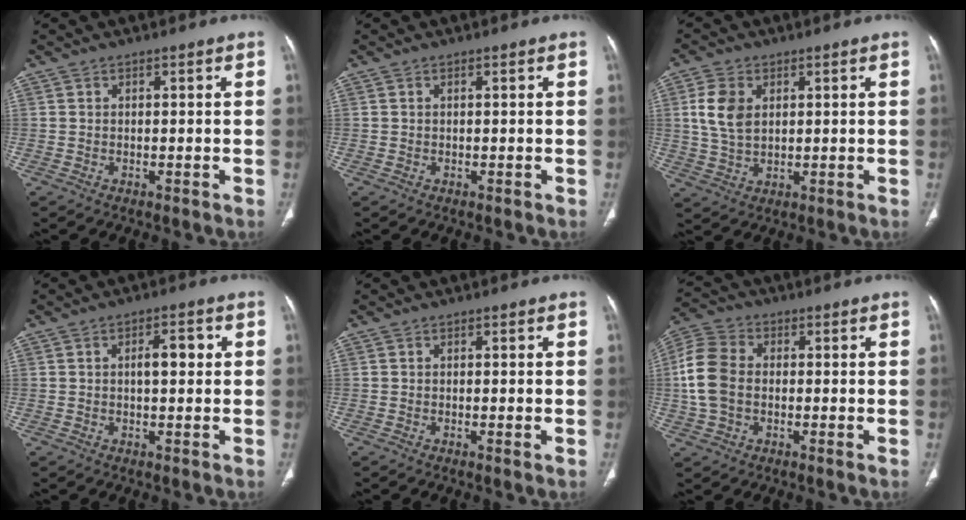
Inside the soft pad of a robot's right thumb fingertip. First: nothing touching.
{"total": 0.0}
{"total": 7.5, "force": [1.9, 4.9, 5.3], "torque": [-0.100, -0.008, 0.040]}
{"total": 4.3, "force": [0.6, 1.8, 3.8], "torque": [-0.056, 0.008, 0.008]}
{"total": 1.1, "force": [-0.1, -0.1, 1.1], "torque": [-0.022, -0.005, -0.002]}
{"total": 10.0, "force": [-0.1, 7.1, 7.1], "torque": [-0.151, 0.021, -0.009]}